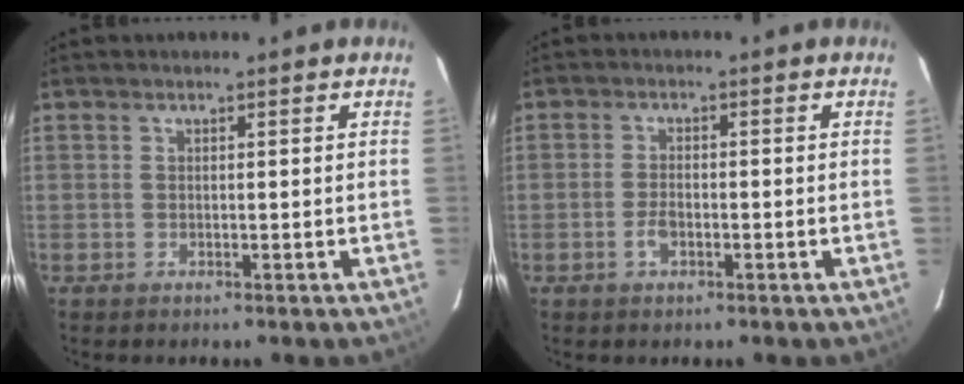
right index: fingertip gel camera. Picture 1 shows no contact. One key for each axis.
{"total": 2.7, "fx": -1.2, "fy": 1.4, "fz": 2.0, "tx": -0.043, "ty": 0.001, "tz": -0.022}